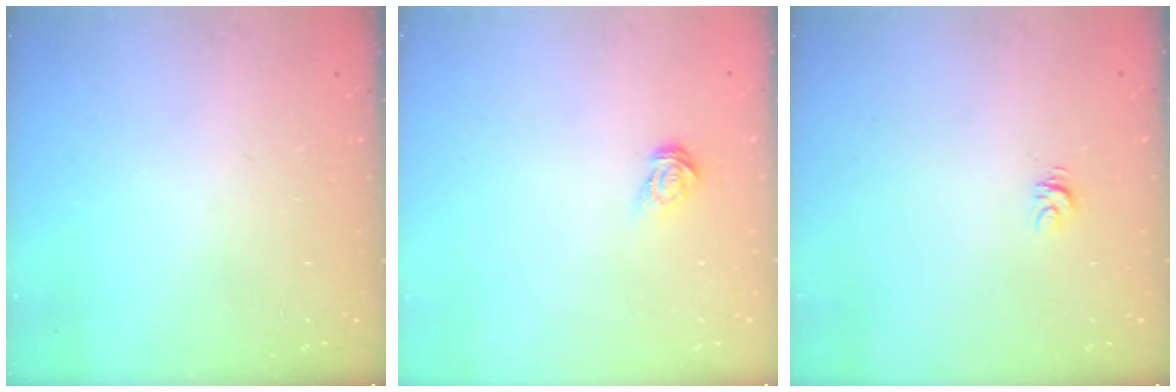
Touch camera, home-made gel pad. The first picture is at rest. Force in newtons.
{"total": 4.2, "press": 4.1, "slide": 0.4}
{"total": 3.9, "press": 3.9, "slide": 0.2}